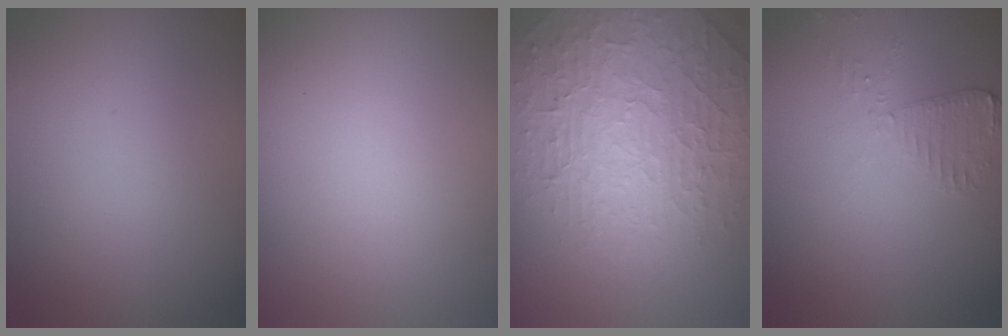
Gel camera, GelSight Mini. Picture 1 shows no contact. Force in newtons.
{"total": 0.0}
{"total": 5.3, "press": 4.8, "slide": 2.2}
{"total": 2.4, "press": 2.4, "slide": 0.2}